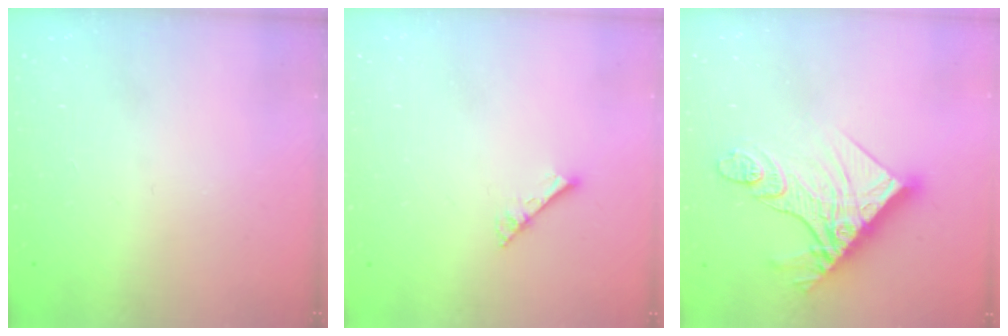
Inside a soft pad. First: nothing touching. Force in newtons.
{"total": 3.5, "press": 3.4, "slide": 0.4}
{"total": 19.0, "press": 18.9, "slide": 2.3}